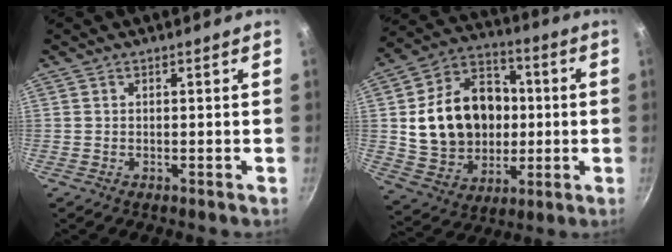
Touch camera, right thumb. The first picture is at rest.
{"total": 21.3, "force": [0.8, 16.6, 13.3], "torque": [-0.193, 0.025, 0.024]}